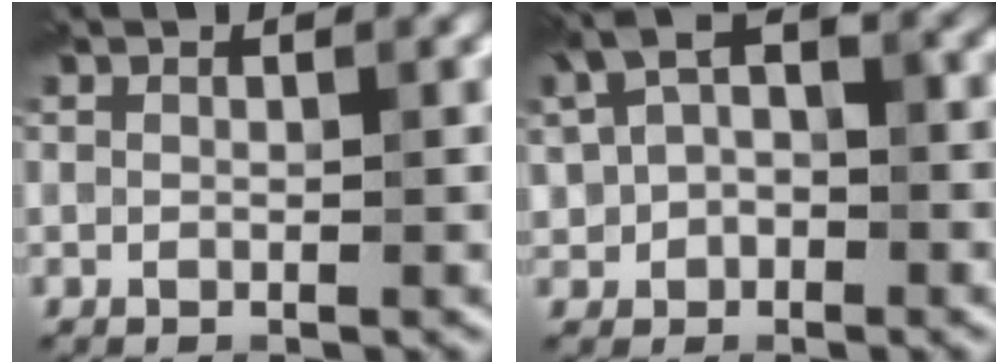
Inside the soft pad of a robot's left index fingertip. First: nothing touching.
{"total": 7.6, "force": [0.8, 5.1, 5.6], "torque": [-0.104, 0.014, 0.006]}